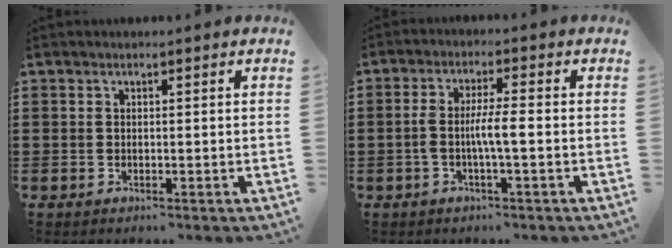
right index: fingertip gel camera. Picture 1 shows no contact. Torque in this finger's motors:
{"motor_torque": [0.81, -0.50, 0.58, 0.17]}